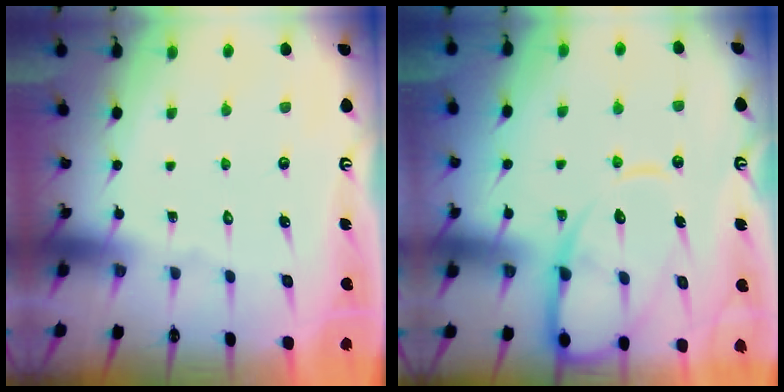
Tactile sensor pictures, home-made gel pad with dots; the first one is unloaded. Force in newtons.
{"total": 12.7, "press": 12.6, "slide": 1.4}